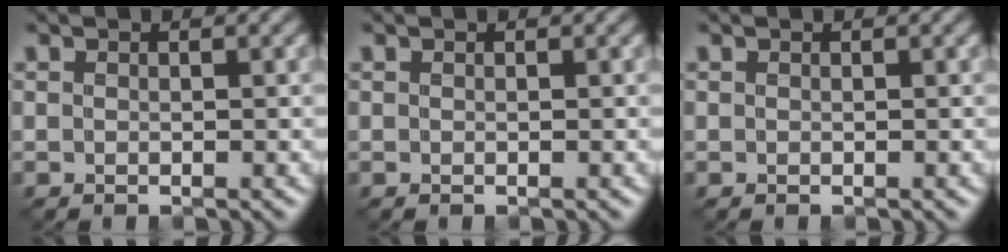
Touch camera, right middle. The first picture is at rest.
{"total": 0.0}
{"total": 0.0}